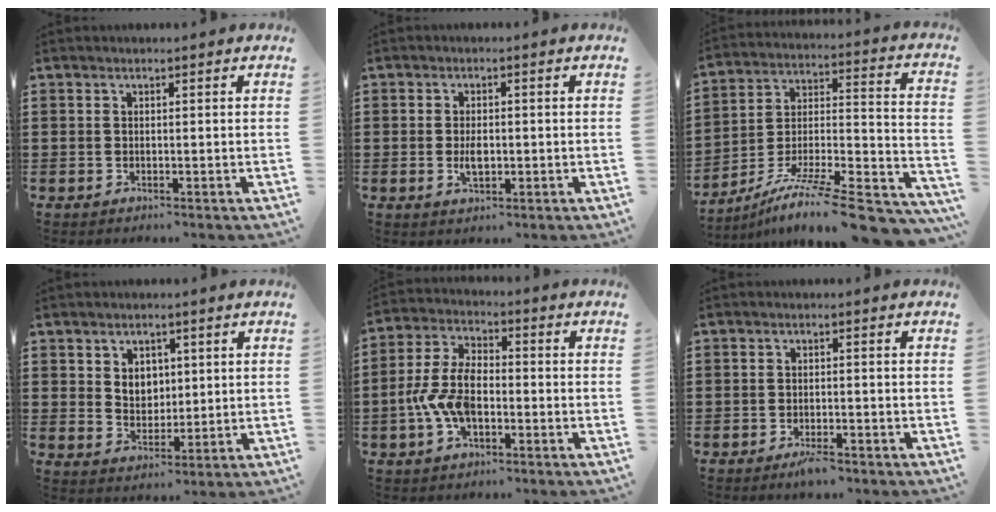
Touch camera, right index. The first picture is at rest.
{"total": 2.8, "force": [-0.4, 1.2, 2.5], "torque": [-0.048, -0.001, -0.005]}
{"total": 11.1, "force": [-8.5, 0.7, 7.1], "torque": [-0.107, 0.003, -0.157]}
{"total": 3.9, "force": [1.7, 3.2, 1.4], "torque": [-0.033, 0.008, 0.028]}
{"total": 8.0, "force": [-2.1, 4.3, 6.4], "torque": [-0.161, -0.004, -0.047]}
{"total": 1.9, "force": [-1.4, 0.5, 1.2], "torque": [-0.021, 0.002, -0.026]}